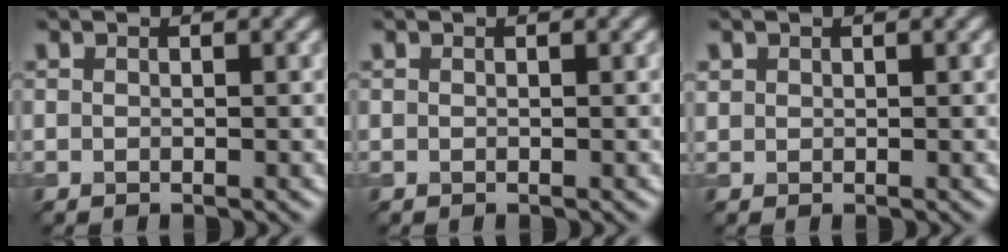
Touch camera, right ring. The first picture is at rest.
{"total": 0.0}
{"total": 0.7, "force": [0.4, 0.5, 0.0], "torque": [0.001, -0.001, 0.012]}